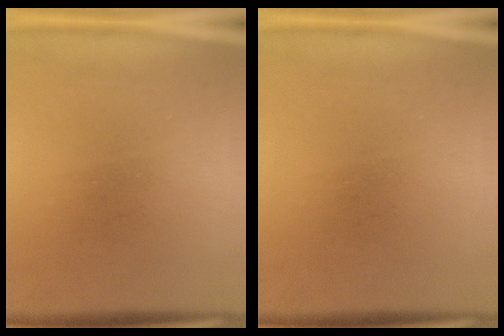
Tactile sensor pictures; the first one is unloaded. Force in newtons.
{"total": 0.0}